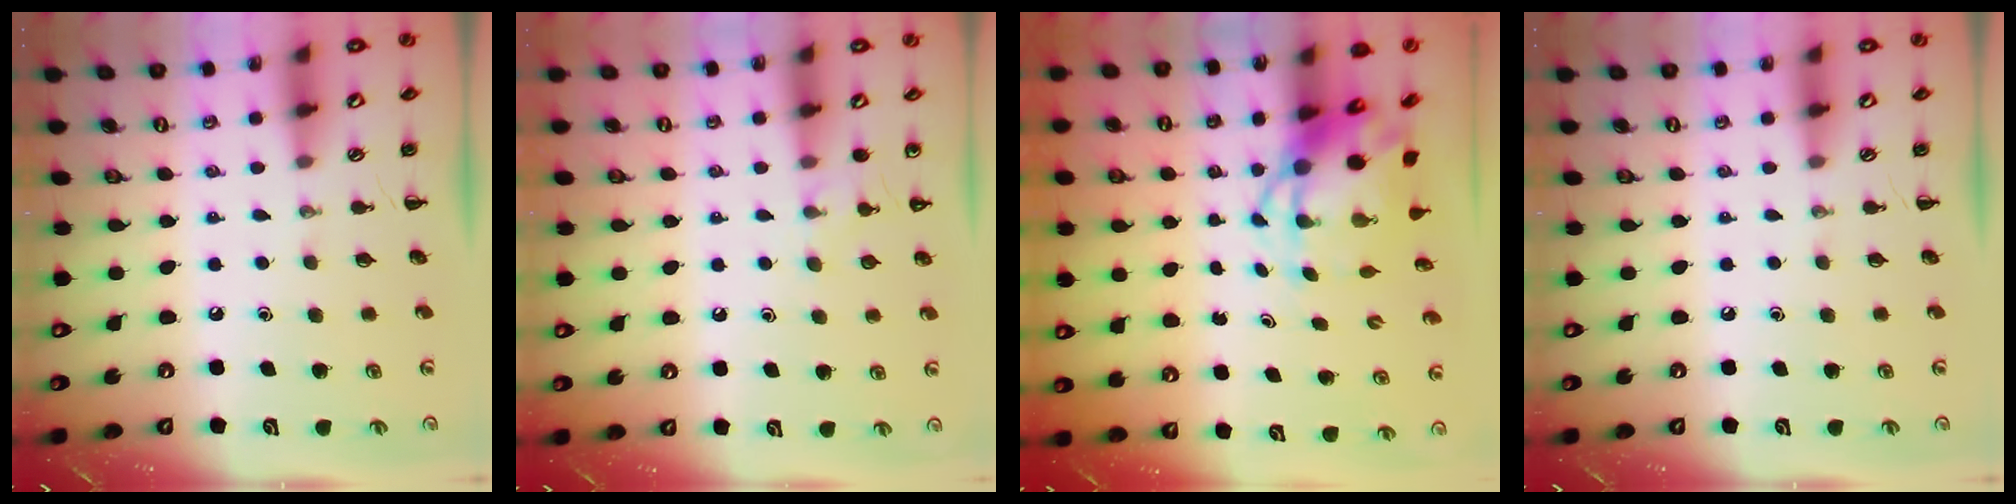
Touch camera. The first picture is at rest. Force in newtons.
{"total": 6.0, "press": 5.7, "slide": 1.8}
{"total": 6.6, "press": 6.3, "slide": 2.1}
{"total": 0.0}